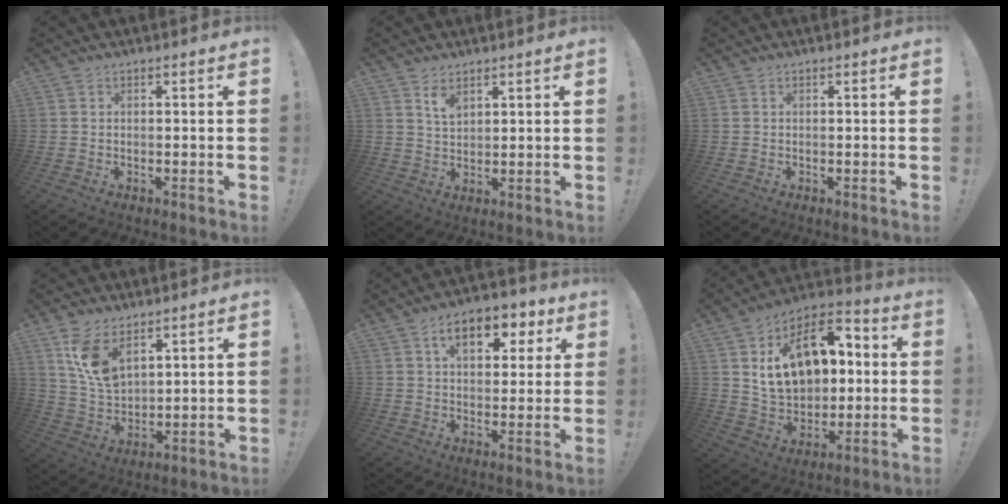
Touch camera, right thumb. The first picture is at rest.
{"total": 4.5, "force": [3.1, 2.2, 2.4], "torque": [-0.029, -0.023, 0.053]}
{"total": 0.0}
{"total": 11.1, "force": [6.7, 5.9, 6.6], "torque": [-0.125, -0.032, 0.129]}
{"total": 10.7, "force": [4.8, 6.5, 7.0], "torque": [-0.095, -0.014, 0.083]}
{"total": 19.7, "force": [5.1, 13.2, 13.7], "torque": [-0.206, -0.007, 0.099]}